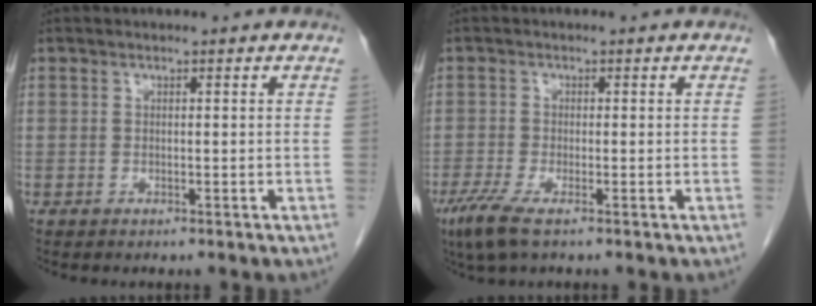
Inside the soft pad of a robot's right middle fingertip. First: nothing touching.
{"total": 4.2, "force": [-2.6, 0.7, 3.3], "torque": [-0.077, -0.015, -0.052]}